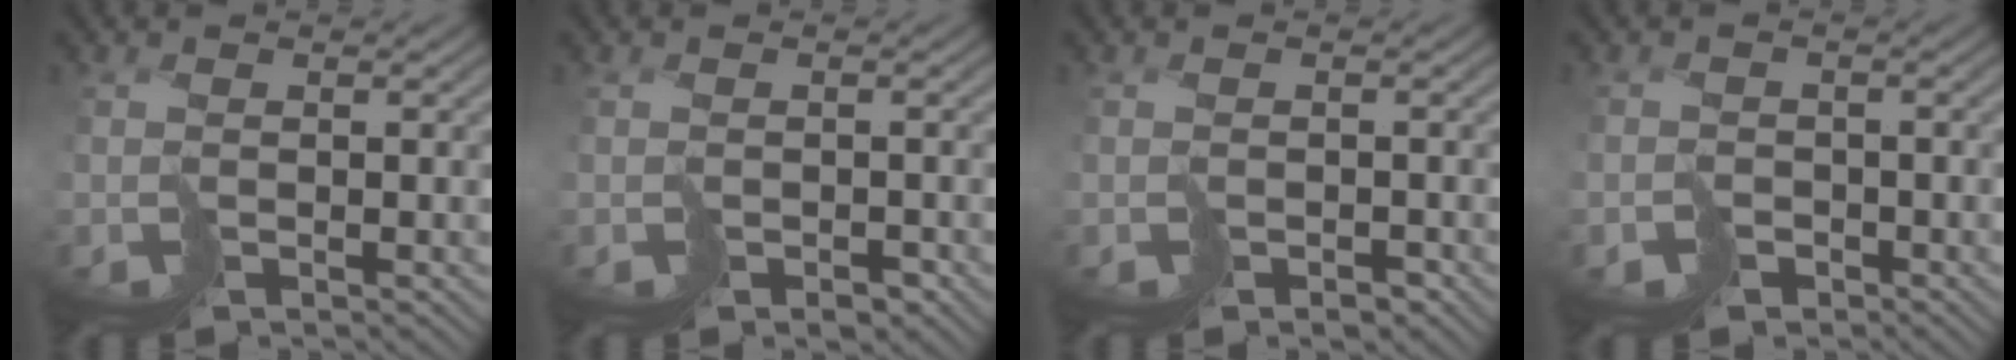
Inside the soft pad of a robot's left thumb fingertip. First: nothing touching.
{"total": 1.8, "force": [-1.1, 1.2, 0.8], "torque": [-0.002, -0.002, -0.016]}
{"total": 1.6, "force": [-1.1, 1.0, 0.5], "torque": [0.002, -0.002, -0.019]}
{"total": 2.4, "force": [-1.7, 1.8, -0.1], "torque": [0.021, -0.004, -0.031]}